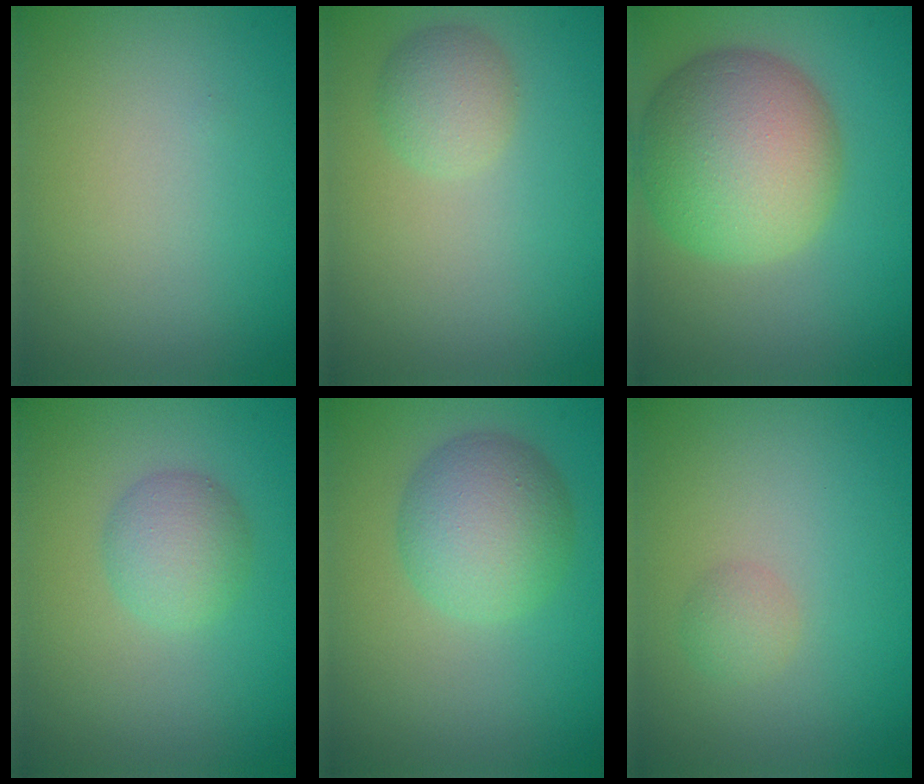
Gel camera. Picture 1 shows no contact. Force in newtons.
{"total": 2.4, "press": 2.4, "slide": 0.0}
{"total": 10.1, "press": 10.1, "slide": 0.4}
{"total": 2.9, "press": 2.9, "slide": 0.1}
{"total": 5.4, "press": 5.4, "slide": 0.0}
{"total": 1.3, "press": 1.3, "slide": 0.0}